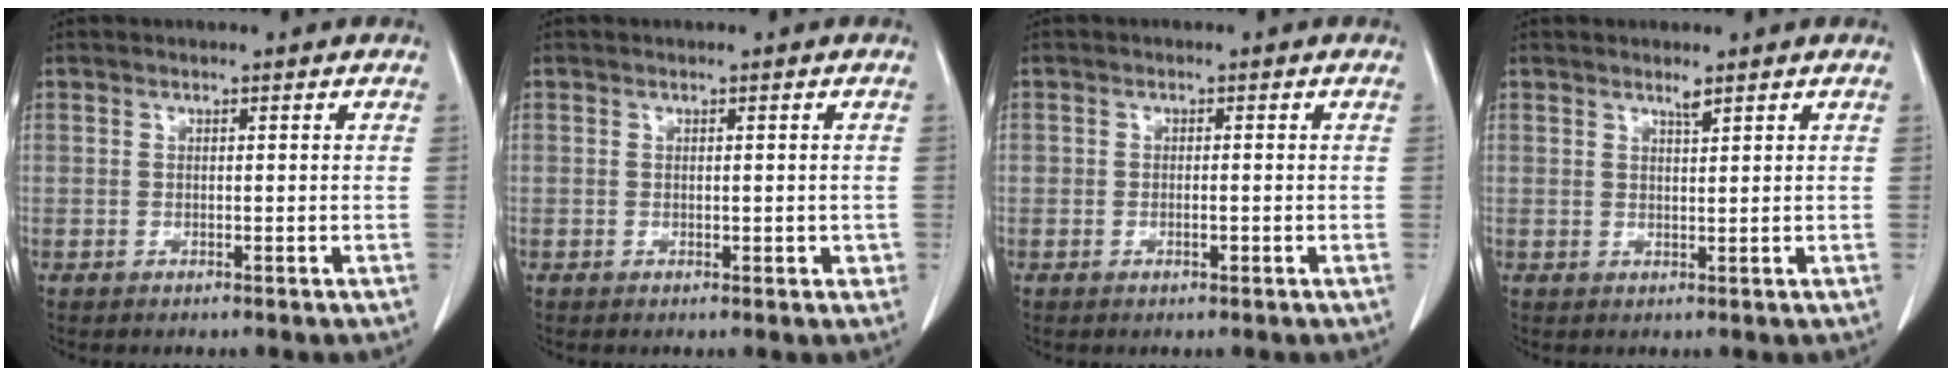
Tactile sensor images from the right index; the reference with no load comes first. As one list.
[{"total": 1.4, "force": [-0.2, 1.1, 0.9], "torque": [-0.005, 0.002, 0.000]}, {"total": 1.1, "force": [-0.4, 0.6, 0.8], "torque": [-0.012, 0.001, -0.005]}, {"total": 1.2, "force": [1.0, -0.1, 0.6], "torque": [-0.019, -0.006, 0.019]}]